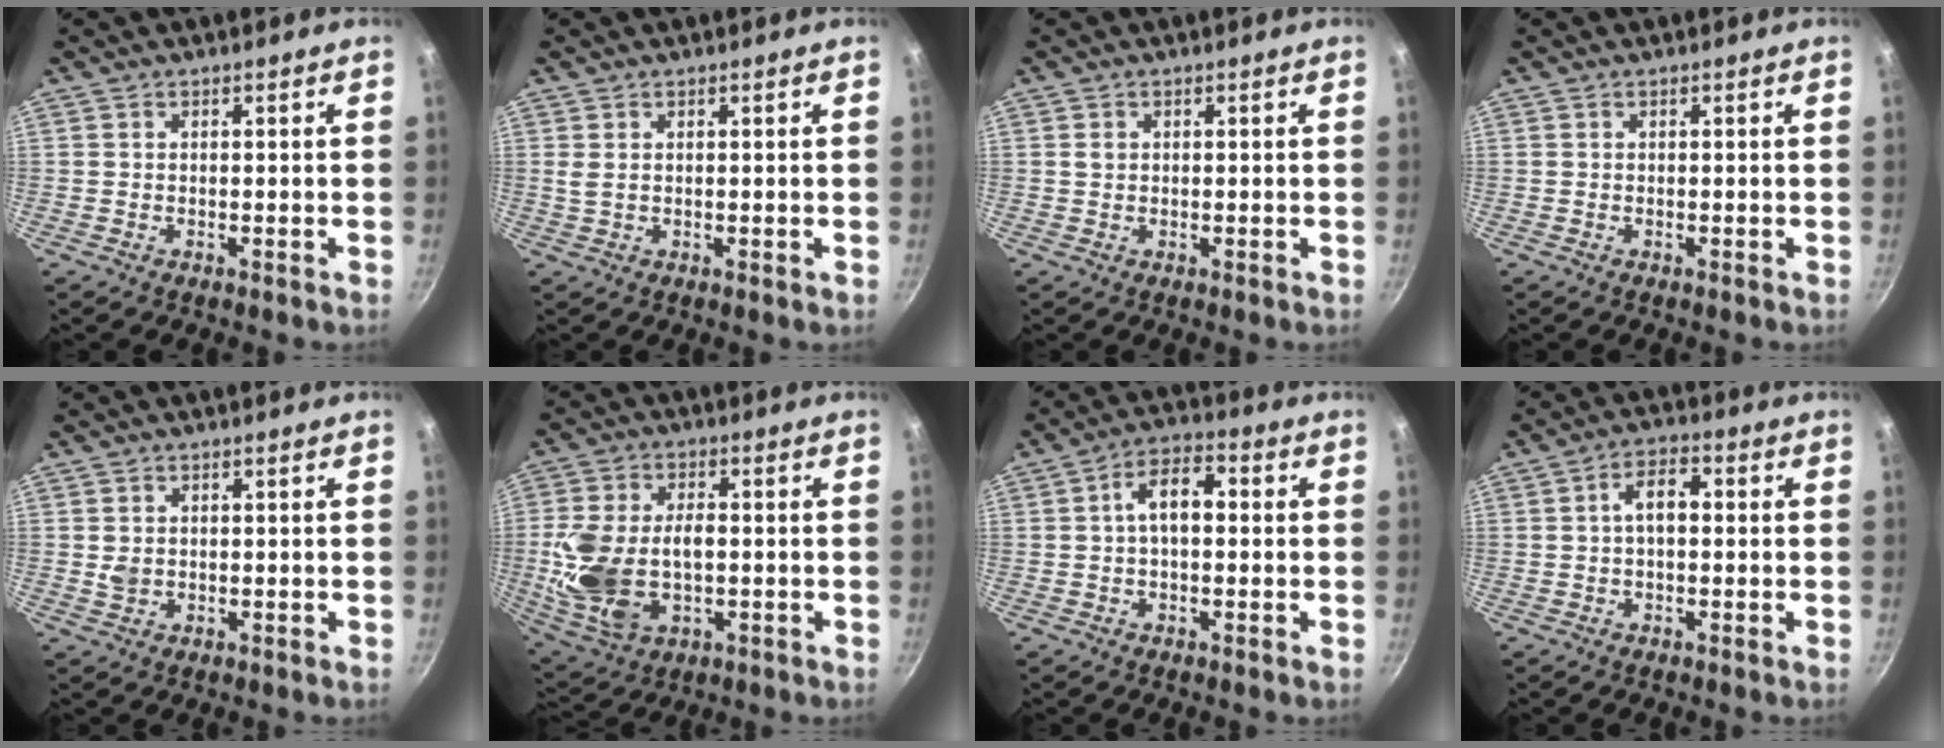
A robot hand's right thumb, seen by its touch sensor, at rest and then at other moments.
{"total": 1.1, "force": [0.4, 0.6, 0.9], "torque": [-0.021, 0.000, 0.014]}
{"total": 1.1, "force": [0.3, 1.0, 0.6], "torque": [-0.009, 0.000, 0.006]}
{"total": 0.0}
{"total": 2.0, "force": [0.1, 1.6, 1.2], "torque": [-0.019, -0.001, 0.007]}
{"total": 15.9, "force": [-1.6, 9.8, 12.5], "torque": [-0.260, 0.006, -0.014]}
{"total": 7.2, "force": [0.5, 4.0, 5.9], "torque": [-0.093, 0.028, 0.000]}
{"total": 5.3, "force": [0.3, 2.9, 4.4], "torque": [-0.069, 0.020, -0.002]}